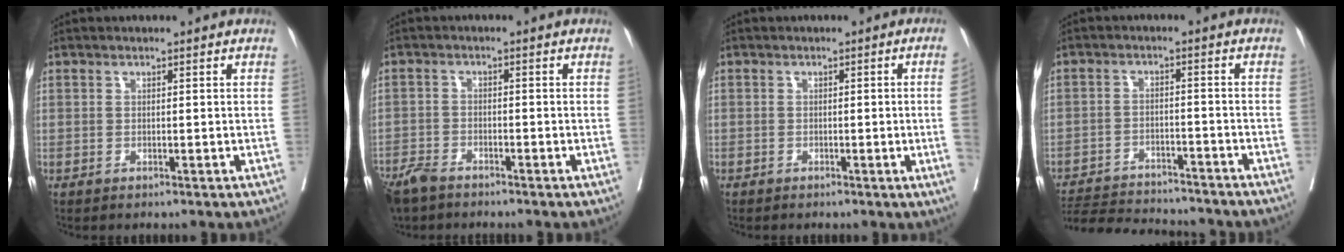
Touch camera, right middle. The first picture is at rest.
{"total": 5.7, "force": [-4.9, 1.9, 2.2], "torque": [-0.040, -0.012, -0.093]}
{"total": 3.4, "force": [-0.6, -1.4, 3.0], "torque": [-0.036, -0.006, -0.007]}
{"total": 16.1, "force": [-15.1, 2.5, 5.1], "torque": [-0.104, -0.008, -0.212]}